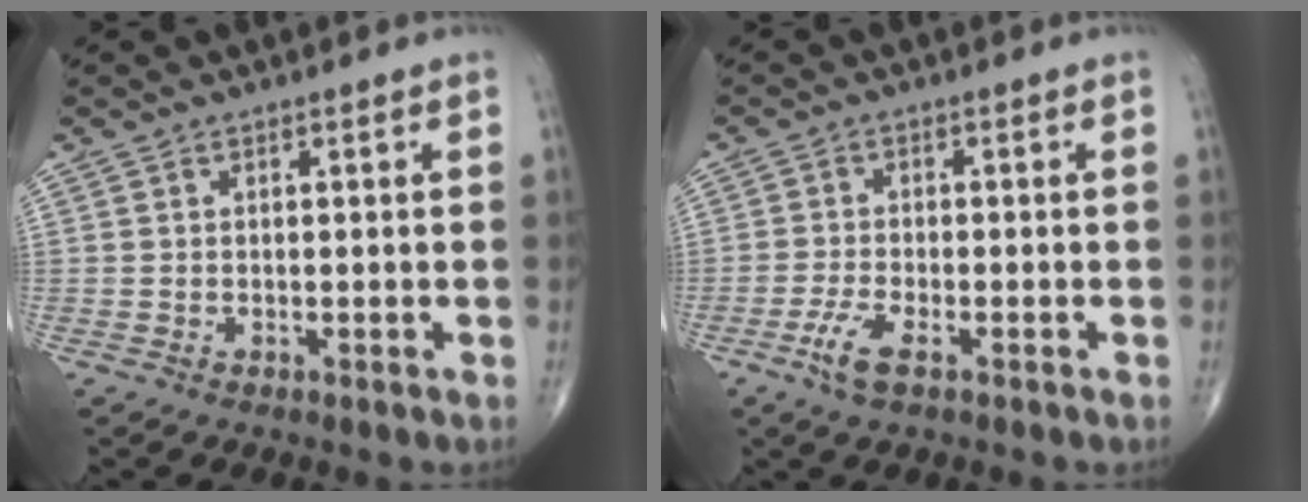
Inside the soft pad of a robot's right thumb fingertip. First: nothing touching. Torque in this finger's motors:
{"motor_torque": [0.52, 0.33, 0.26, 0.17, 0.11]}